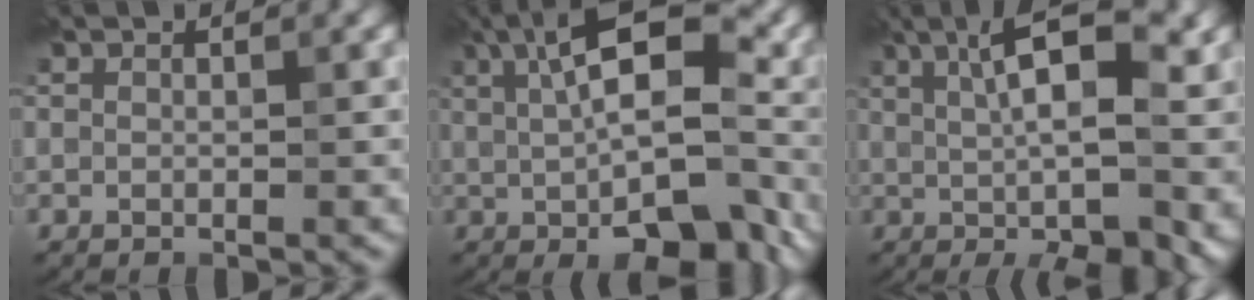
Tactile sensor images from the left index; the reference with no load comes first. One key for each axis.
{"total": 13.8, "fx": -0.2, "fy": 5.7, "fz": 12.6, "tx": -0.164, "ty": 0.007, "tz": 0.003}
{"total": 11.2, "fx": 1.3, "fy": 3.1, "fz": 10.7, "tx": -0.129, "ty": 0.015, "tz": 0.015}